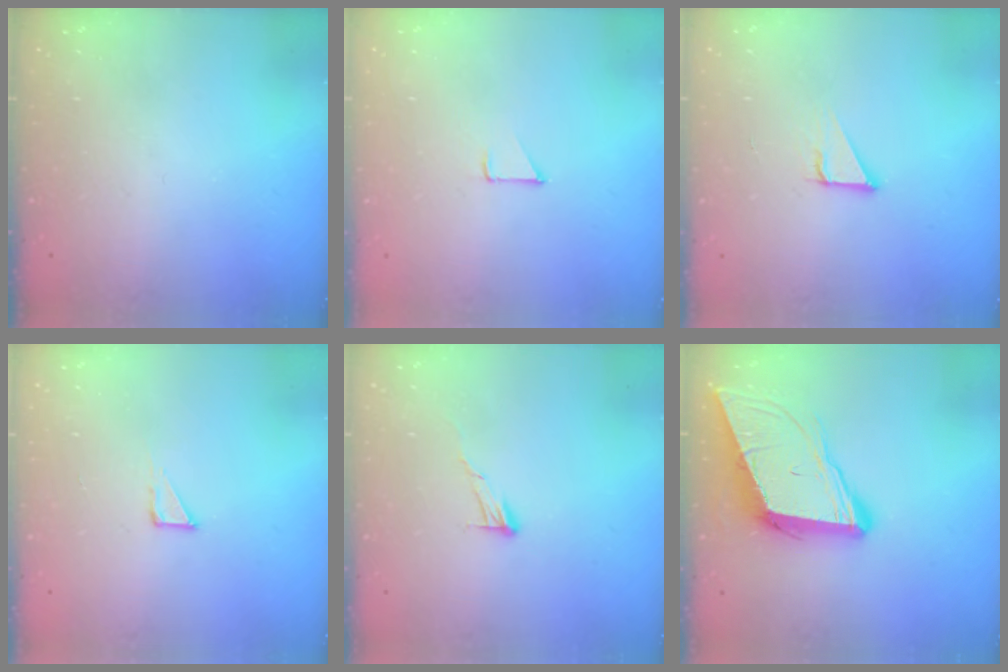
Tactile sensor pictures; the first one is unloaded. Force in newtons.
{"total": 4.5, "press": 4.5, "slide": 0.3}
{"total": 3.5, "press": 3.5, "slide": 0.2}
{"total": 2.3, "press": 2.3, "slide": 0.1}
{"total": 6.5, "press": 6.5, "slide": 0.4}
{"total": 11.7, "press": 11.1, "slide": 3.5}